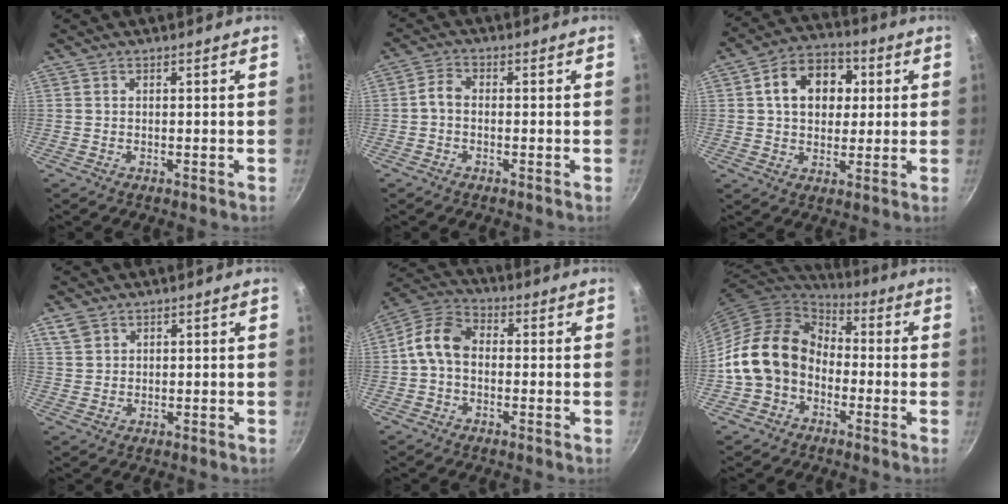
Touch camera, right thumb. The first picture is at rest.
{"total": 2.8, "force": [-0.7, 2.0, 1.9], "torque": [-0.042, 0.017, -0.023]}
{"total": 12.8, "force": [2.8, 9.6, 8.0], "torque": [-0.093, 0.015, 0.032]}
{"total": 3.6, "force": [2.1, 2.6, 1.4], "torque": [-0.017, 0.001, 0.044]}
{"total": 8.6, "force": [-0.2, 6.3, 5.8], "torque": [-0.096, 0.027, -0.025]}
{"total": 14.7, "force": [-2.7, 11.9, 8.3], "torque": [-0.111, 0.050, -0.063]}